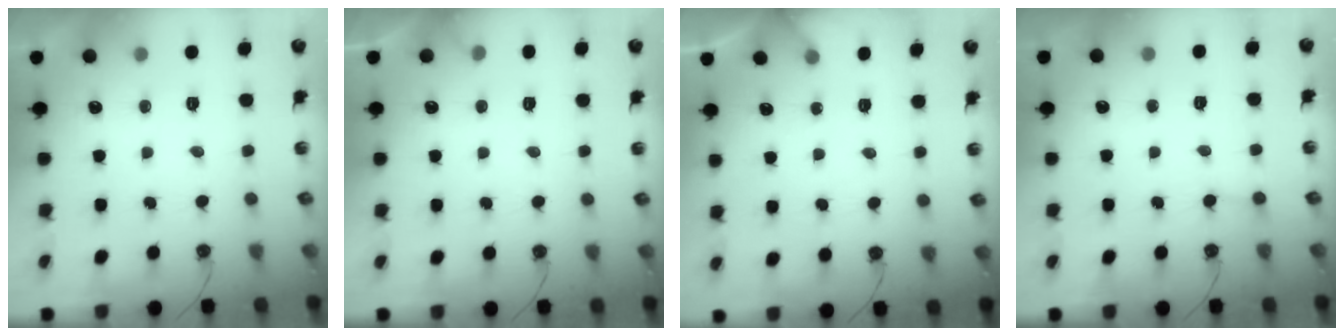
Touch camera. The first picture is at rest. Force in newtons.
{"total": 4.6, "press": 4.6, "slide": 0.4}
{"total": 3.5, "press": 3.5, "slide": 0.4}
{"total": 2.9, "press": 2.9, "slide": 0.2}